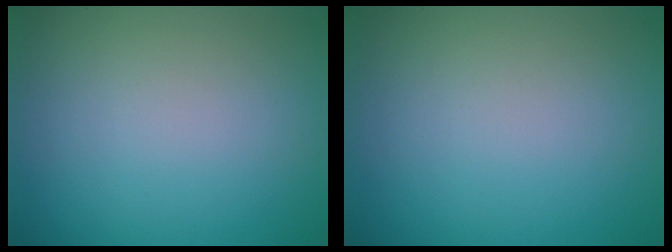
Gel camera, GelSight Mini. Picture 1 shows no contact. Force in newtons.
{"total": 0.0}